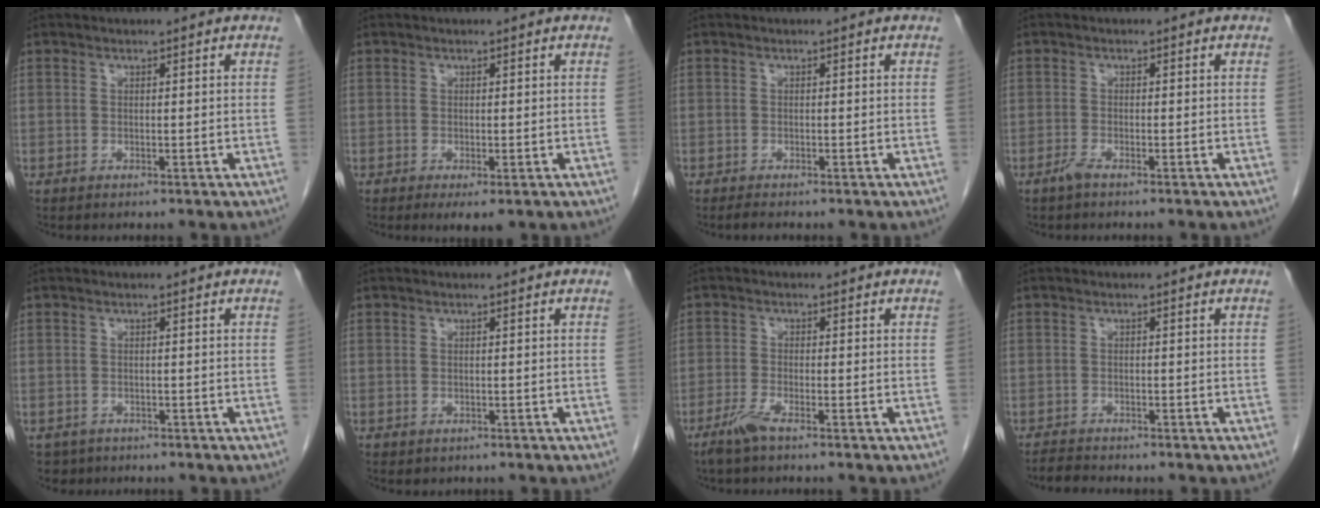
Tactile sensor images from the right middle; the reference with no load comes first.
{"total": 2.4, "force": [-1.2, 0.7, 1.9], "torque": [-0.025, -0.006, -0.014]}
{"total": 0.9, "force": [-0.8, 0.0, 0.4], "torque": [-0.018, -0.005, -0.014]}
{"total": 1.4, "force": [-1.1, 0.0, 0.8], "torque": [-0.023, -0.003, -0.025]}
{"total": 2.7, "force": [-1.8, 2.0, 0.0], "torque": [-0.004, 0.001, -0.030]}
{"total": 0.6, "force": [-0.3, 0.5, 0.1], "torque": [-0.009, 0.001, 0.001]}
{"total": 2.9, "force": [-2.1, 0.0, 2.0], "torque": [-0.050, -0.006, -0.048]}
{"total": 1.8, "force": [-1.8, 0.1, 0.1], "torque": [-0.009, -0.010, -0.032]}